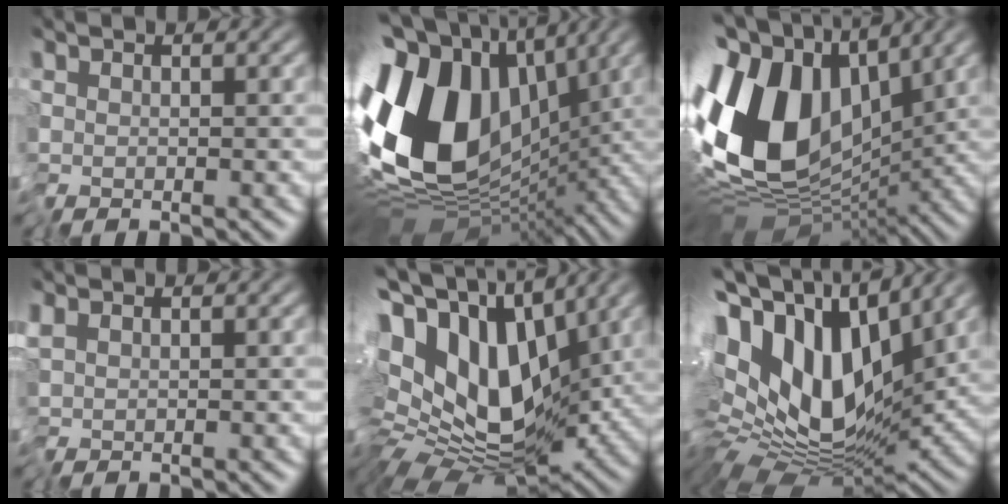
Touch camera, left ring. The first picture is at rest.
{"total": 16.5, "force": [0.4, 11.4, 12.0], "torque": [-0.266, -0.005, 0.014]}
{"total": 15.2, "force": [1.4, 9.7, 11.6], "torque": [-0.243, 0.012, 0.015]}
{"total": 0.7, "force": [0.0, 0.4, 0.6], "torque": [-0.013, 0.000, -0.001]}
{"total": 12.8, "force": [2.5, 7.1, 10.4], "torque": [-0.195, 0.002, 0.048]}
{"total": 14.2, "force": [3.6, 7.4, 11.6], "torque": [-0.219, 0.008, 0.067]}